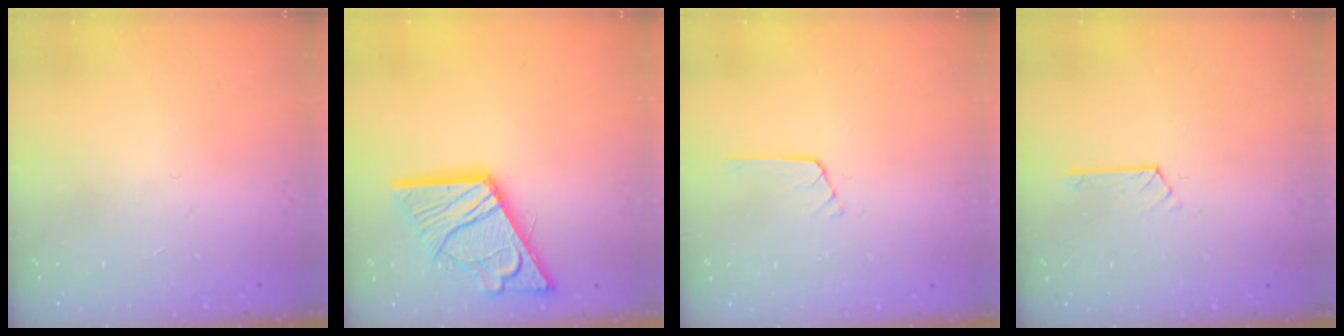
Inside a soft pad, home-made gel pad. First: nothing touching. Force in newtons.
{"total": 17.6, "press": 17.5, "slide": 1.8}
{"total": 2.7, "press": 2.7, "slide": 0.2}
{"total": 3.0, "press": 3.0, "slide": 0.4}